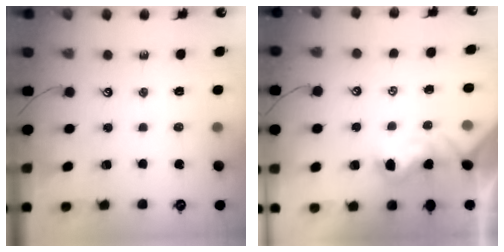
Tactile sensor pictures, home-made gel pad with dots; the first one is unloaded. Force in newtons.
{"total": 1.9, "press": 1.7, "slide": 0.8}